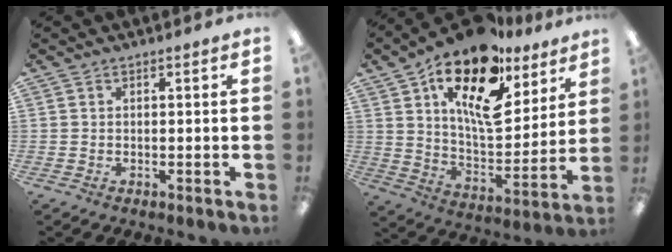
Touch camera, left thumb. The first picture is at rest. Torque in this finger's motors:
{"motor_torque": [2.16, 2.85, 1.52, -1.25, 0.19]}